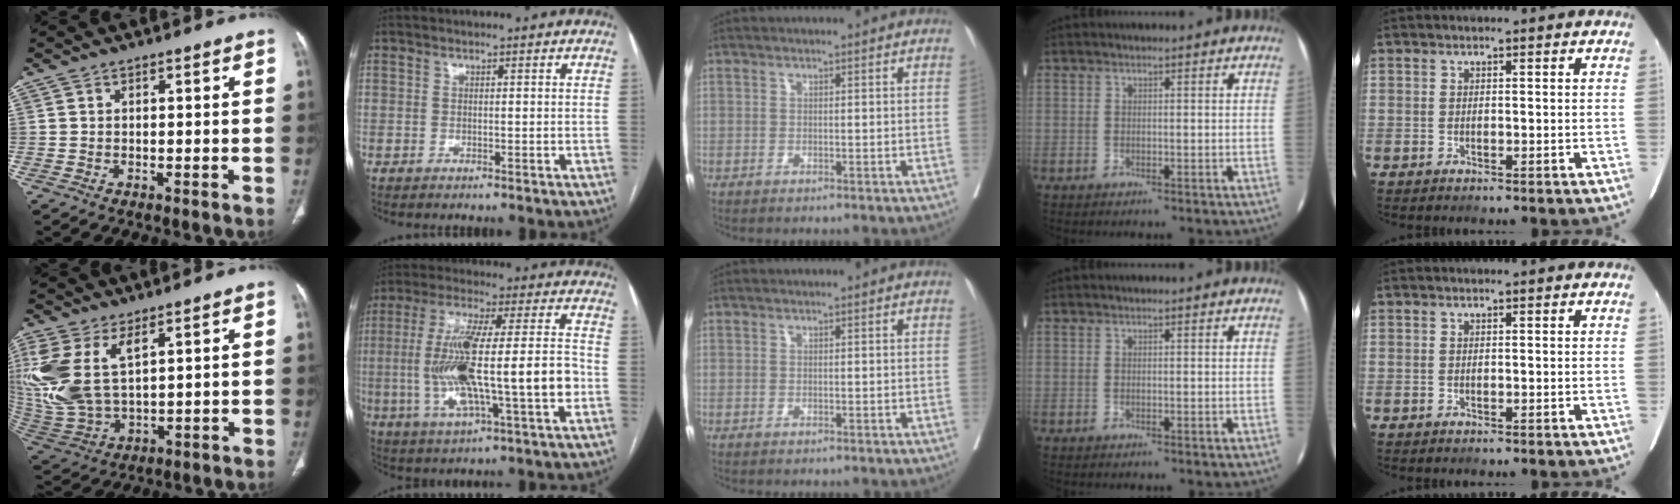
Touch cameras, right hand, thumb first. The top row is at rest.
{"thumb": {"total": 16.7, "force": [6.1, 8.8, 12.8], "torque": [-0.305, -0.017, 0.134]}, "index": {"total": 18.7, "force": [-2.7, 2.7, 18.3], "torque": [-0.349, 0.013, -0.040]}}